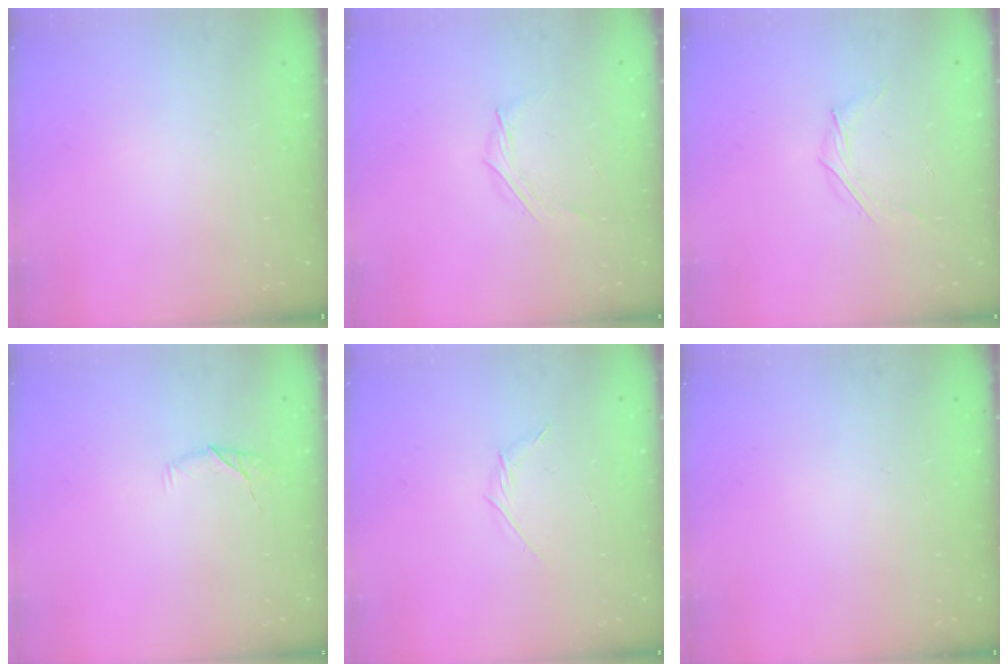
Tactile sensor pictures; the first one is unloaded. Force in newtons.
{"total": 3.5, "press": 3.3, "slide": 1.0}
{"total": 4.1, "press": 4.0, "slide": 1.0}
{"total": 5.7, "press": 5.5, "slide": 1.4}
{"total": 3.4, "press": 3.3, "slide": 0.9}
{"total": 0.0}